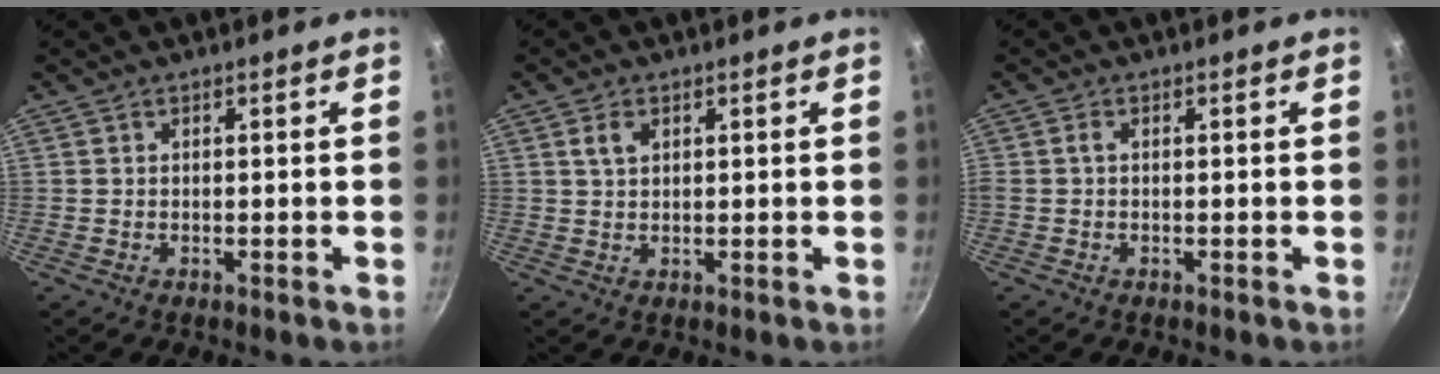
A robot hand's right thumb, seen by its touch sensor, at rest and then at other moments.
{"total": 2.7, "force": [1.2, 1.6, 1.8], "torque": [-0.032, -0.001, 0.025]}
{"total": 1.1, "force": [0.0, 0.4, 1.0], "torque": [-0.026, -0.001, -0.002]}